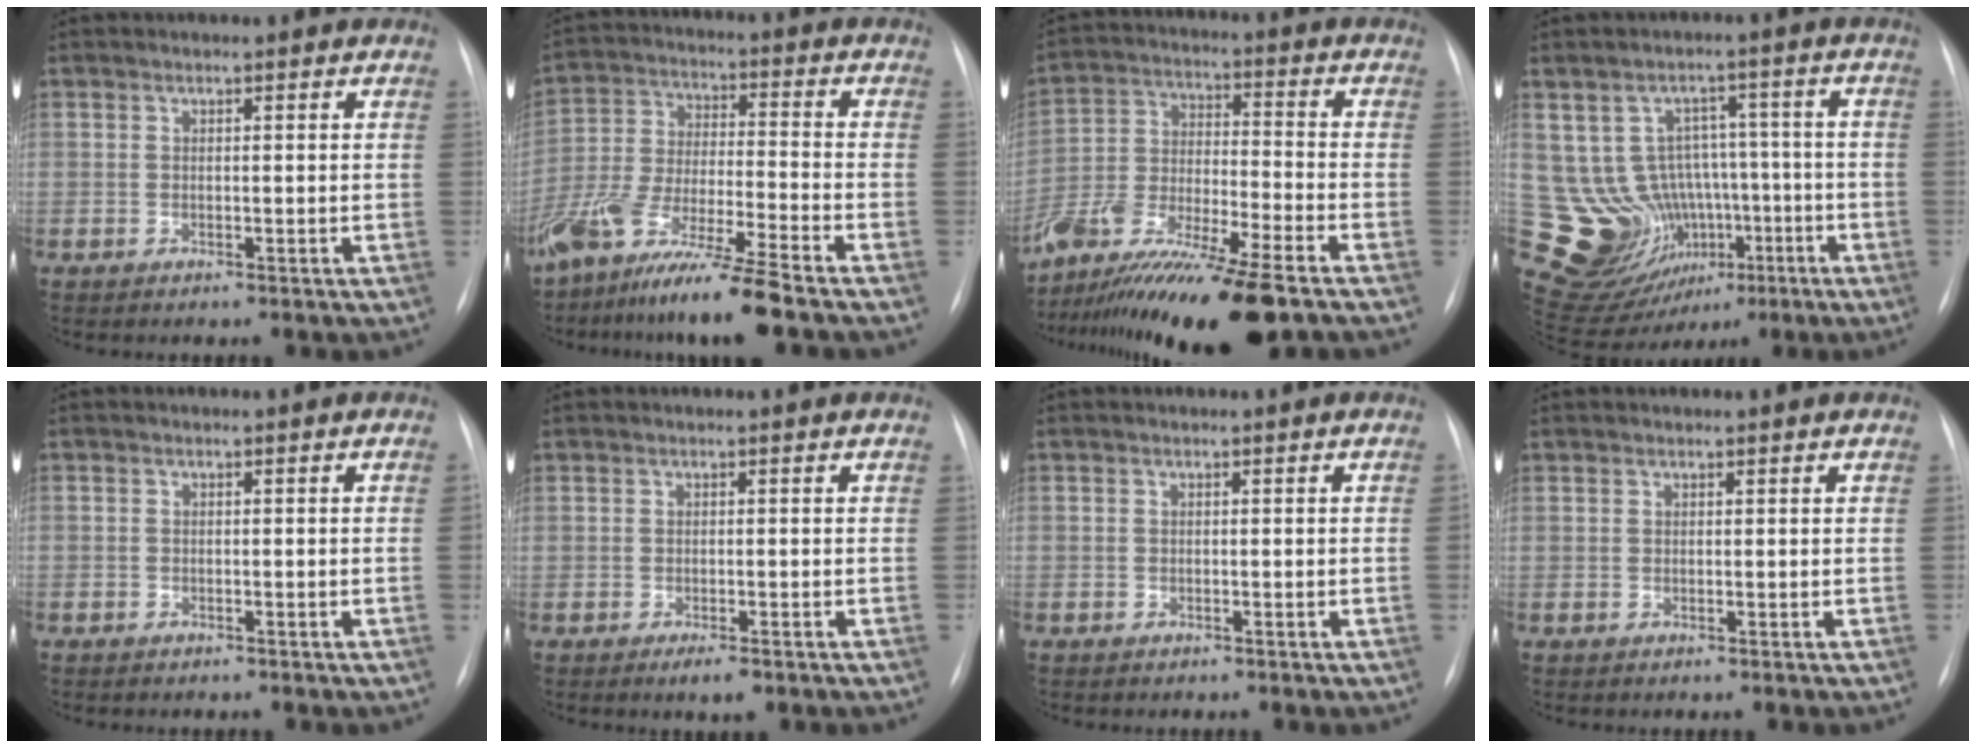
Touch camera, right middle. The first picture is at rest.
{"total": 13.4, "force": [-10.3, -0.2, 8.6], "torque": [-0.171, -0.031, -0.191]}
{"total": 18.4, "force": [-14.5, 0.4, 11.4], "torque": [-0.231, -0.032, -0.261]}
{"total": 13.2, "force": [-3.3, 11.6, 5.2], "torque": [-0.095, 0.049, -0.023]}
{"total": 0.8, "force": [-0.7, 0.3, 0.4], "torque": [-0.006, 0.003, -0.010]}
{"total": 2.4, "force": [-1.5, 0.7, 1.7], "torque": [-0.026, -0.003, -0.019]}
{"total": 0.5, "force": [-0.4, 0.1, 0.3], "torque": [-0.006, 0.006, -0.006]}
{"total": 0.0}